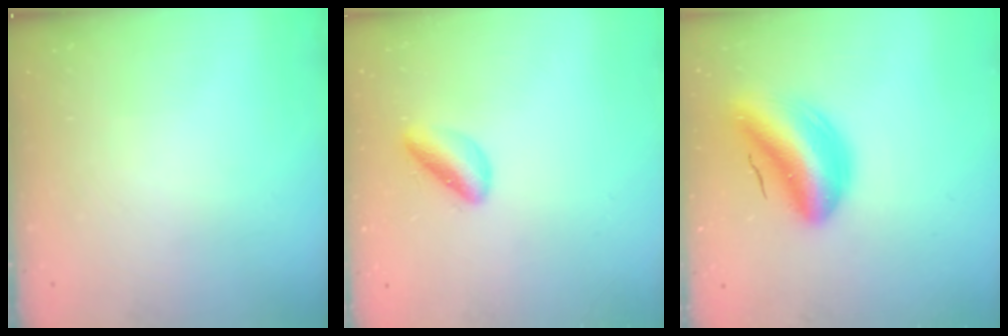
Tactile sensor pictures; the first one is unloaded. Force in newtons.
{"total": 5.1, "press": 5.0, "slide": 1.1}
{"total": 13.7, "press": 13.1, "slide": 3.8}